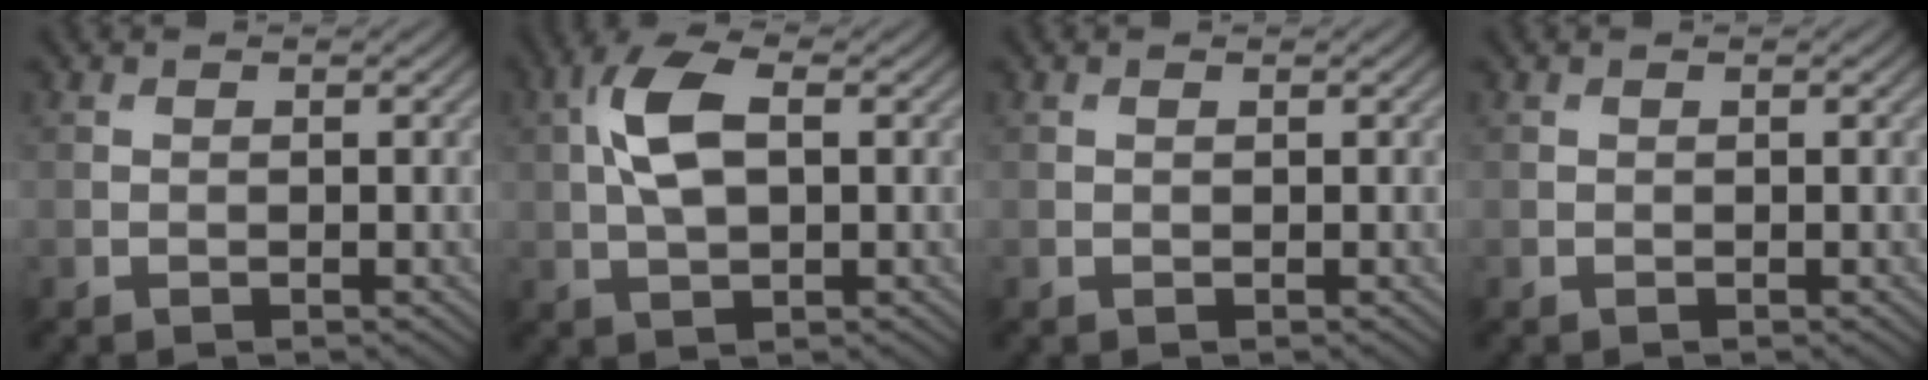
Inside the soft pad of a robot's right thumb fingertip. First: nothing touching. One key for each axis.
{"total": 6.9, "fx": 1.1, "fy": 3.3, "fz": 6.0, "tx": -0.135, "ty": 0.014, "tz": 0.017}
{"total": 0.0}
{"total": 0.0}